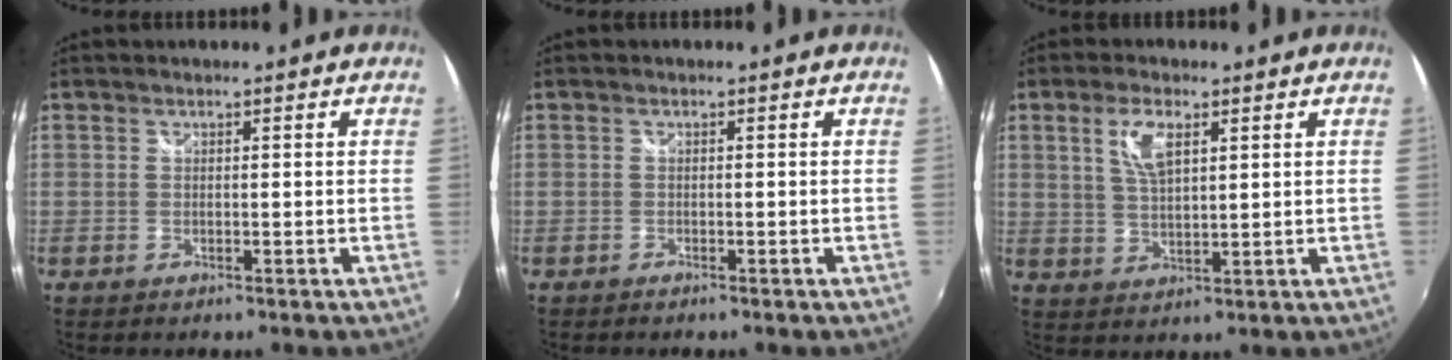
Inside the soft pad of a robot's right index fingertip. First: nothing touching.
{"total": 0.7, "force": [-0.6, 0.2, 0.2], "torque": [-0.007, -0.003, -0.013]}
{"total": 6.0, "force": [2.6, 2.4, 4.9], "torque": [-0.092, 0.004, 0.051]}